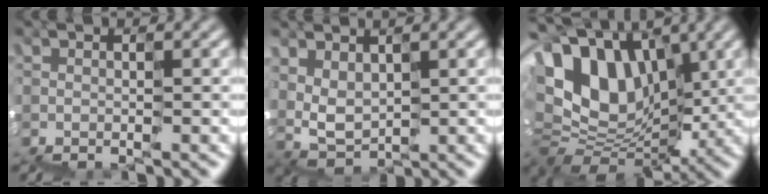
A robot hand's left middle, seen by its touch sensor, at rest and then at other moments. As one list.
[{"total": 2.2, "force": [1.8, 1.2, 0.3], "torque": [-0.015, 0.017, 0.036]}, {"total": 8.7, "force": [3.8, 6.3, 4.6], "torque": [-0.081, 0.030, 0.062]}]